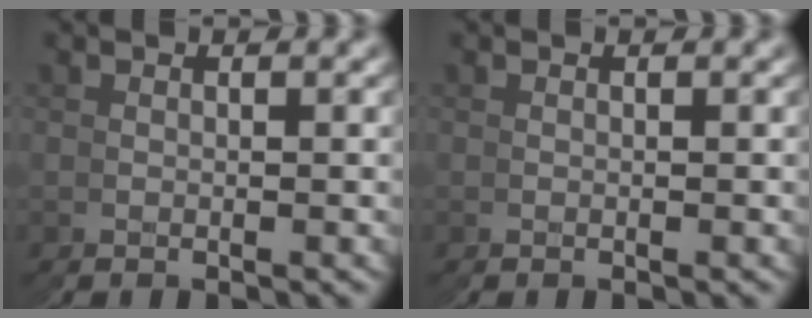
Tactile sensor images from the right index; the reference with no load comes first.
{"total": 0.0}